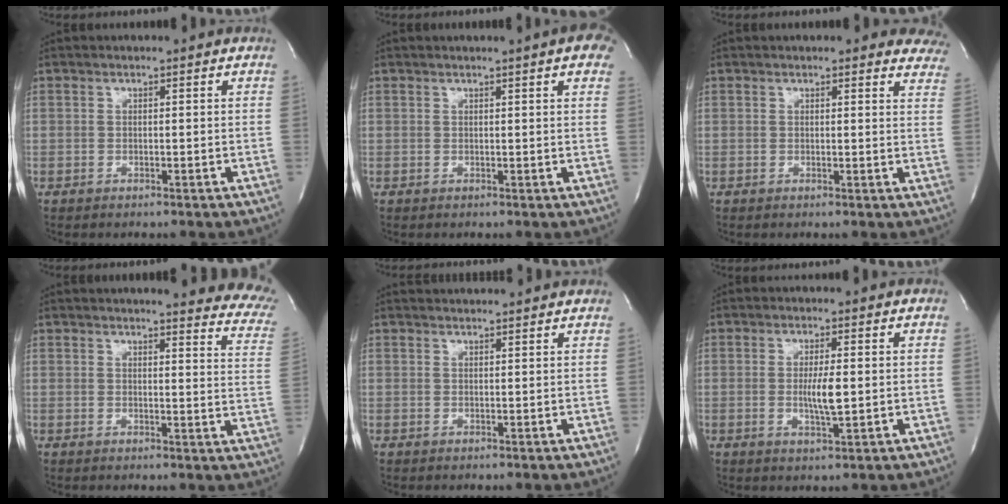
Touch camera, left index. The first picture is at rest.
{"total": 5.1, "force": [3.3, 0.7, 3.8], "torque": [-0.042, -0.001, 0.025]}
{"total": 9.4, "force": [8.7, 2.6, 2.6], "torque": [0.006, -0.016, 0.064]}
{"total": 16.2, "force": [14.3, 2.5, 7.2], "torque": [-0.067, -0.070, 0.131]}
{"total": 4.8, "force": [4.7, 0.0, 0.9], "torque": [-0.013, 0.026, 0.057]}
{"total": 4.3, "force": [-0.2, 0.7, 4.2], "torque": [-0.077, -0.005, -0.002]}